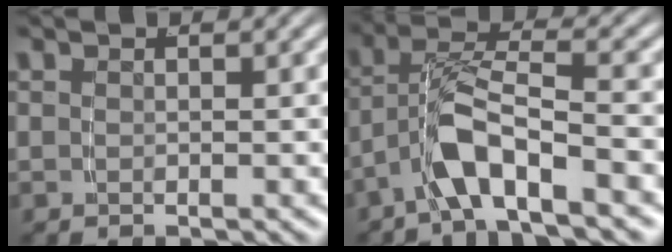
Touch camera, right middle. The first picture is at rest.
{"total": 4.4, "force": [-1.7, 1.7, 3.6], "torque": [-0.082, 0.000, -0.029]}